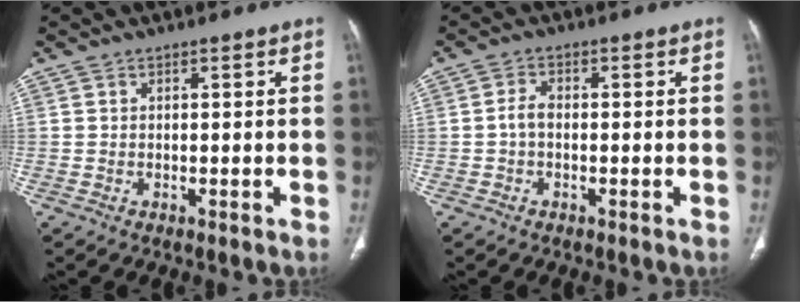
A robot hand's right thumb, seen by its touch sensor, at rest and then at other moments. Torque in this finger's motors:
{"motor_torque": [-0.18, 0.02, 0.32, -0.11, 0.00]}